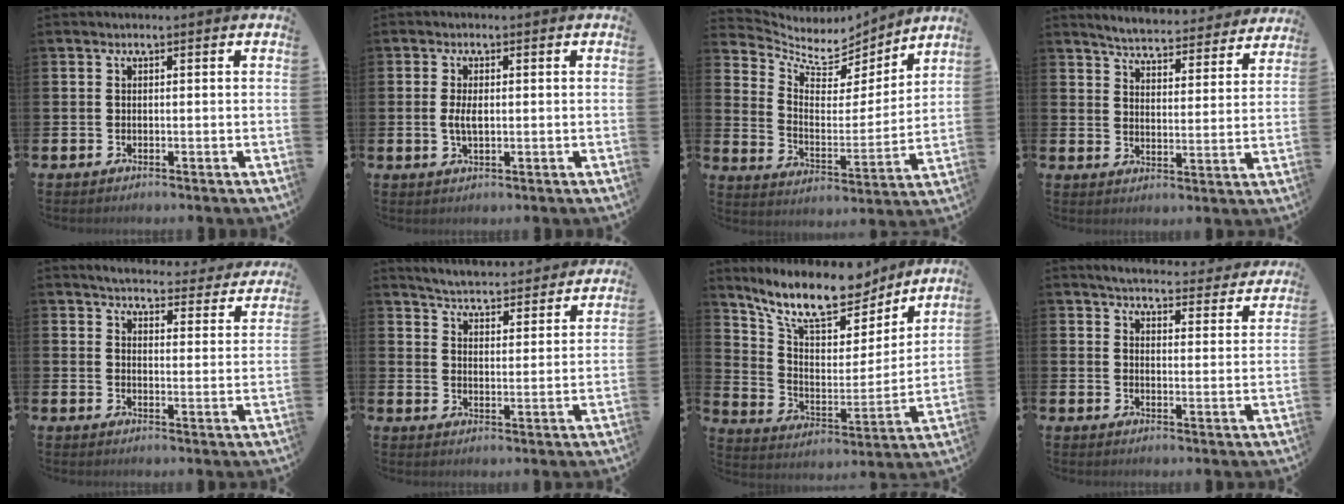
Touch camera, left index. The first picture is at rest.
{"total": 2.6, "force": [0.1, 1.2, 2.3], "torque": [-0.033, -0.002, -0.003]}
{"total": 6.7, "force": [5.9, 2.9, 1.5], "torque": [-0.059, -0.054, 0.098]}
{"total": 5.4, "force": [5.3, 0.3, 0.8], "torque": [-0.032, -0.041, 0.090]}
{"total": 4.1, "force": [4.0, 0.7, 0.7], "torque": [-0.028, -0.030, 0.065]}
{"total": 5.4, "force": [5.3, 0.4, 0.4], "torque": [-0.025, -0.044, 0.091]}
{"total": 13.0, "force": [11.2, 3.9, 5.2], "torque": [-0.129, -0.071, 0.196]}
{"total": 4.6, "force": [4.4, 0.7, 1.1], "torque": [-0.034, -0.031, 0.074]}